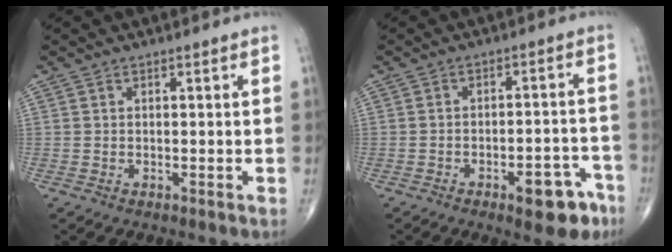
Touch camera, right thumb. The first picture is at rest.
{"total": 8.8, "force": [-5.1, 3.6, 6.3], "torque": [-0.061, 0.038, -0.062]}